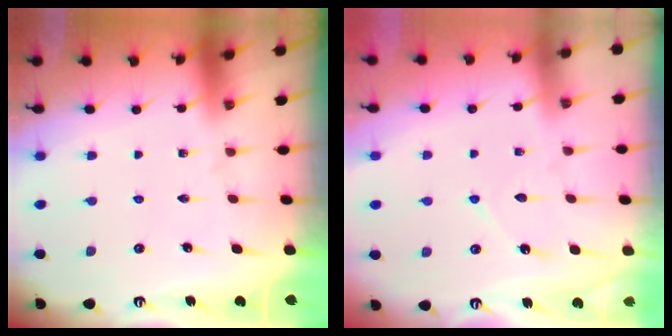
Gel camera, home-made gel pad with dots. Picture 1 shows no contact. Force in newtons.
{"total": 4.6, "press": 4.5, "slide": 0.7}